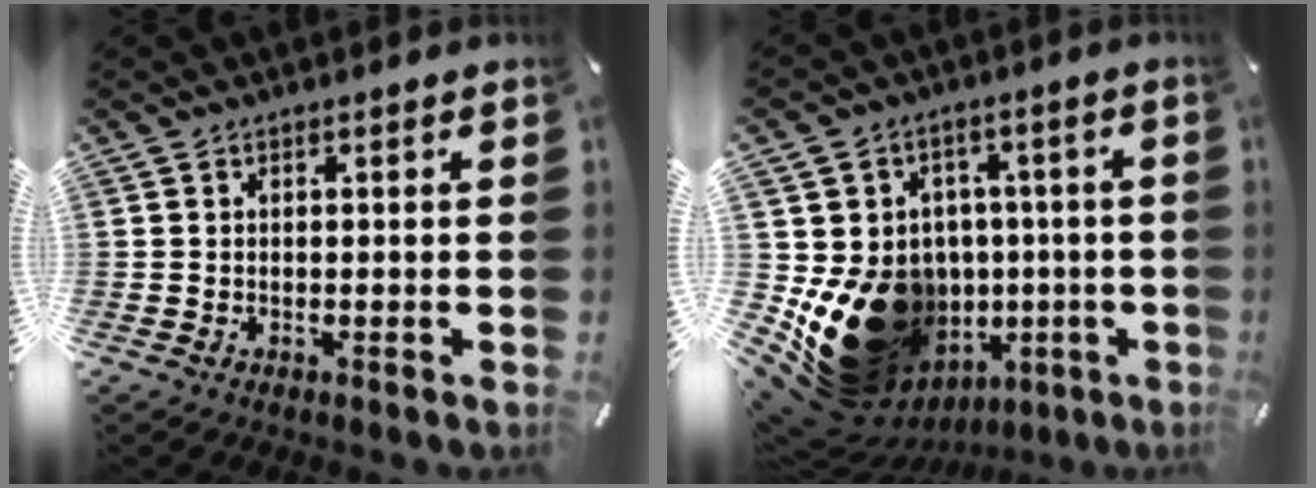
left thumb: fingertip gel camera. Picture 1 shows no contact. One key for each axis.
{"total": 20.5, "fx": -4.9, "fy": 16.5, "fz": 11.3, "tx": -0.194, "ty": 0.015, "tz": -0.042}